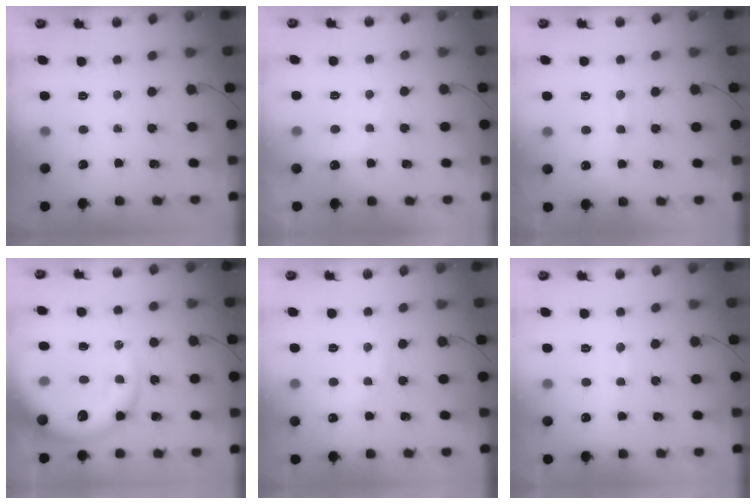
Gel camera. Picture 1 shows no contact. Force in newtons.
{"total": 5.3, "press": 5.2, "slide": 1.0}
{"total": 8.9, "press": 8.9, "slide": 1.1}
{"total": 16.3, "press": 15.6, "slide": 4.7}
{"total": 7.1, "press": 7.0, "slide": 1.4}
{"total": 7.1, "press": 6.9, "slide": 1.4}